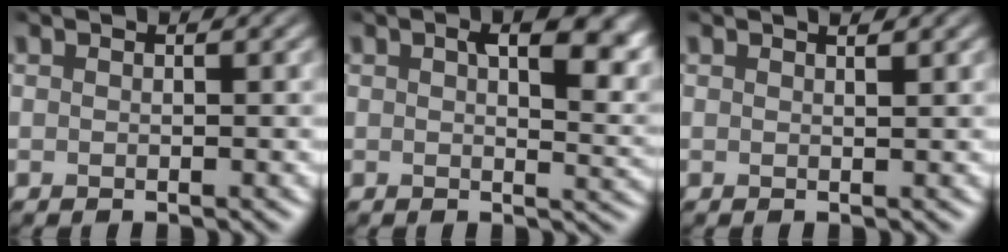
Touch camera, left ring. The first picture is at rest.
{"total": 7.5, "force": [2.8, 3.2, 6.1], "torque": [-0.065, 0.003, 0.040]}
{"total": 1.0, "force": [0.8, 0.2, 0.6], "torque": [-0.007, 0.001, 0.010]}